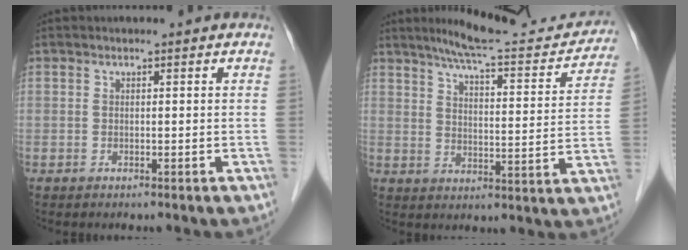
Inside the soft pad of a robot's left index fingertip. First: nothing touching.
{"total": 15.7, "force": [14.6, 1.9, 5.6], "torque": [-0.078, -0.019, 0.191]}